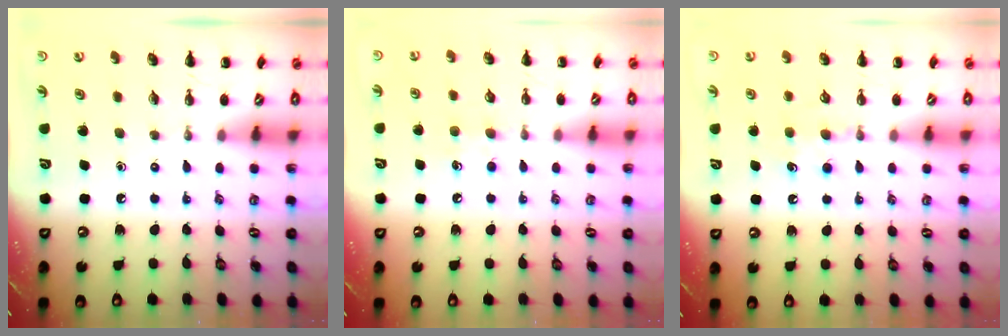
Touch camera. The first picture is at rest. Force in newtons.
{"total": 4.8, "press": 4.6, "slide": 1.5}
{"total": 6.0, "press": 5.8, "slide": 1.7}